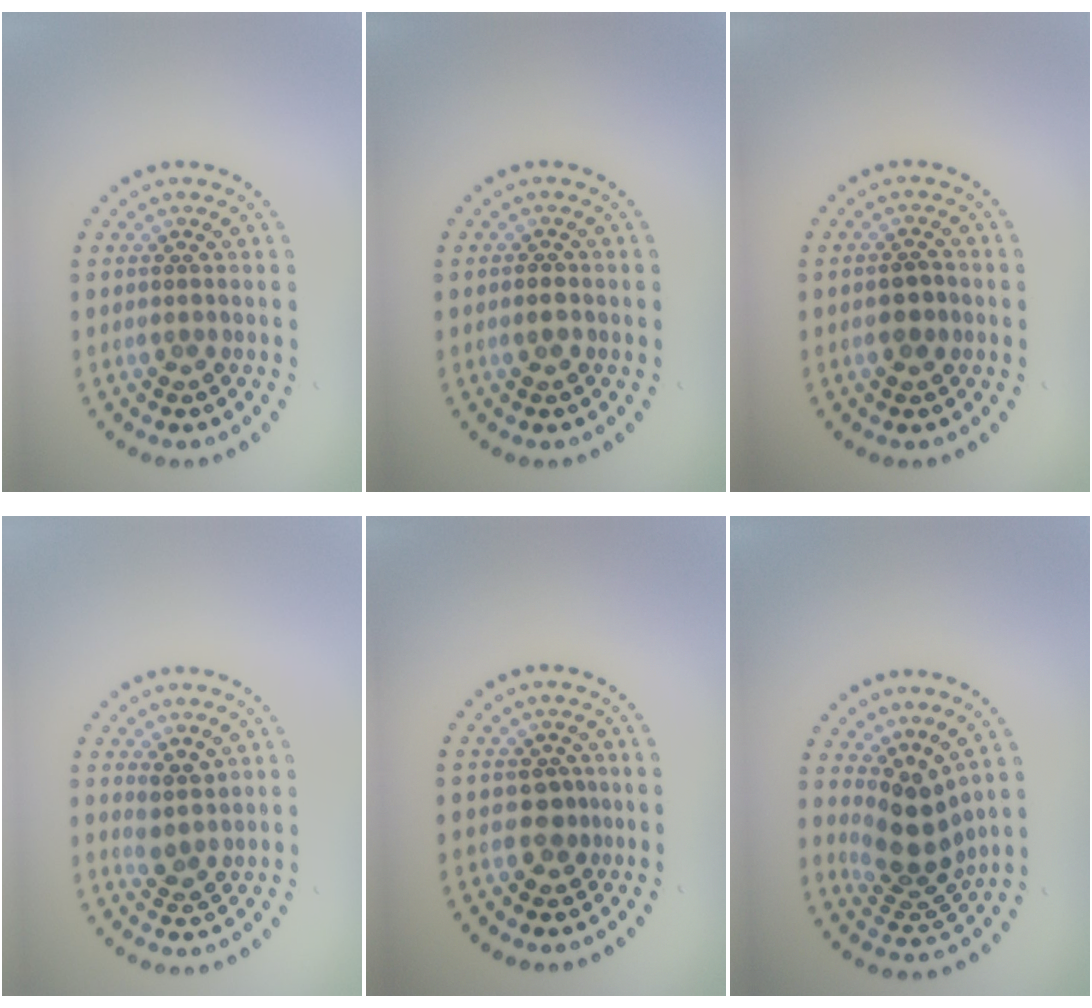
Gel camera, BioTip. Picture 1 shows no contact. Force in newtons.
{"total": 1.1, "press": 1.1, "slide": 0.2}
{"total": 1.9, "press": 1.9, "slide": 0.3}
{"total": 1.8, "press": 1.4, "slide": 1.1}
{"total": 1.4, "press": 1.1, "slide": 0.8}
{"total": 4.1, "press": 2.9, "slide": 2.9}